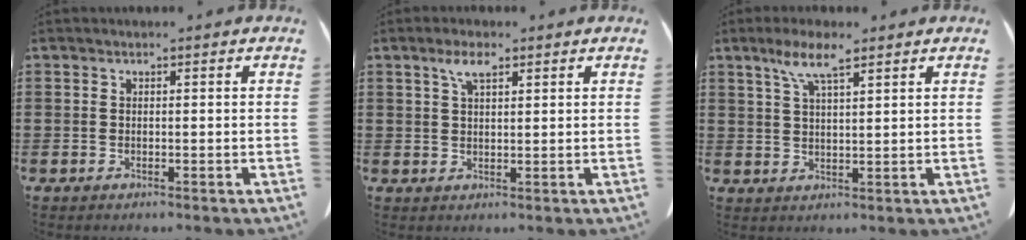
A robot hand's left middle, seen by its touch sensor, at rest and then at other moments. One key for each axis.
{"total": 3.7, "fx": 2.1, "fy": 1.1, "fz": 2.9, "tx": -0.063, "ty": 0.005, "tz": 0.037}
{"total": 6.1, "fx": 3.7, "fy": 1.3, "fz": 4.7, "tx": -0.102, "ty": 0.003, "tz": 0.065}